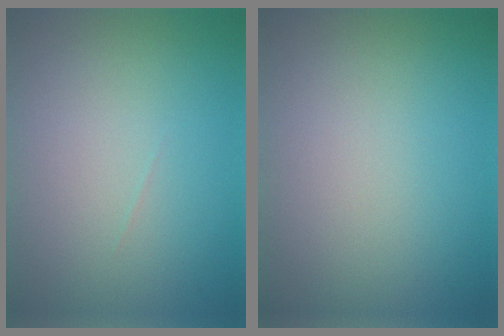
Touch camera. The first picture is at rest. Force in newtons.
{"total": 0.0}